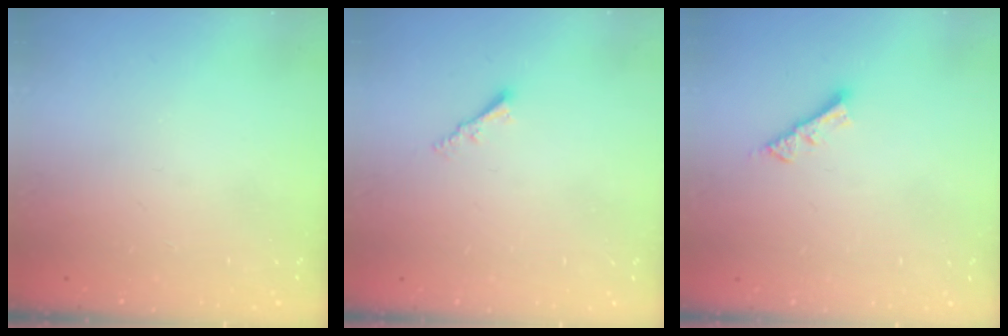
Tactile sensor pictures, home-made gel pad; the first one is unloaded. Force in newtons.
{"total": 2.0, "press": 2.0, "slide": 0.3}
{"total": 5.5, "press": 5.4, "slide": 0.4}